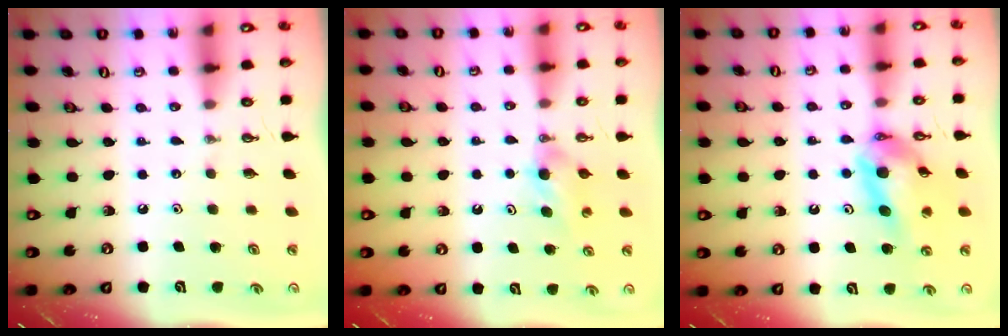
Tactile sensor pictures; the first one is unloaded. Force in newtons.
{"total": 4.2, "press": 4.2, "slide": 0.7}
{"total": 12.1, "press": 12.0, "slide": 1.4}